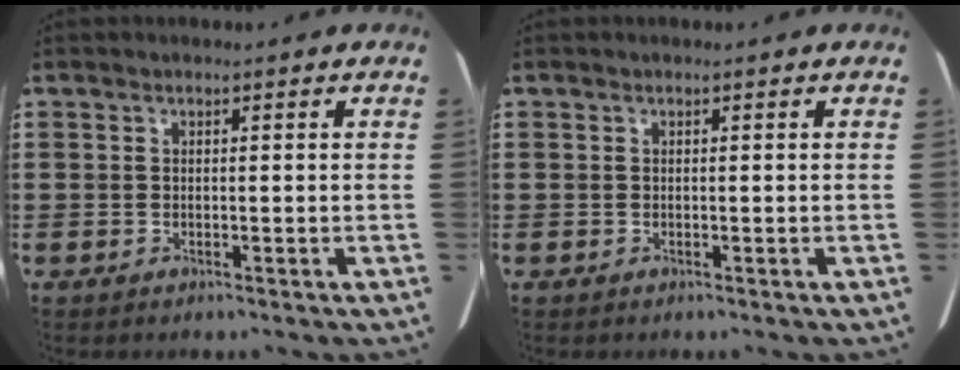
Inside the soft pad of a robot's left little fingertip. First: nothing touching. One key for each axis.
{"total": 0.0}